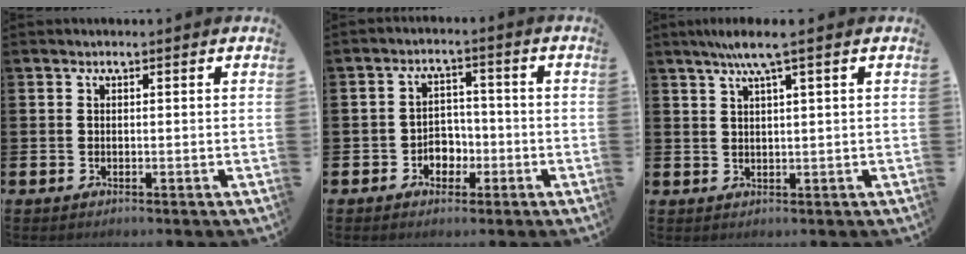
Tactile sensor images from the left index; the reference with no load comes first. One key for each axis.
{"total": 3.4, "fx": -1.7, "fy": 2.7, "fz": 1.1, "tx": -0.029, "ty": 0.005, "tz": -0.041}
{"total": 3.9, "fx": 2.6, "fy": -0.1, "fz": 2.9, "tx": -0.065, "ty": 0.004, "tz": 0.045}